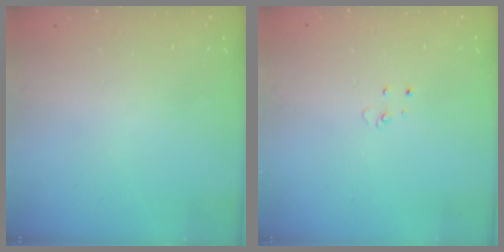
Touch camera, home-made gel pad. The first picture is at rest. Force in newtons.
{"total": 2.7, "press": 2.7, "slide": 0.2}